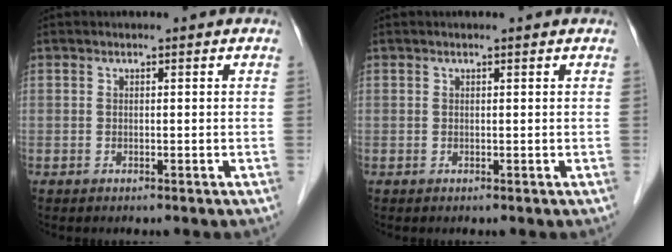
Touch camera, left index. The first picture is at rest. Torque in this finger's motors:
{"motor_torque": [-0.02, -0.33, 0.04, 0.02]}